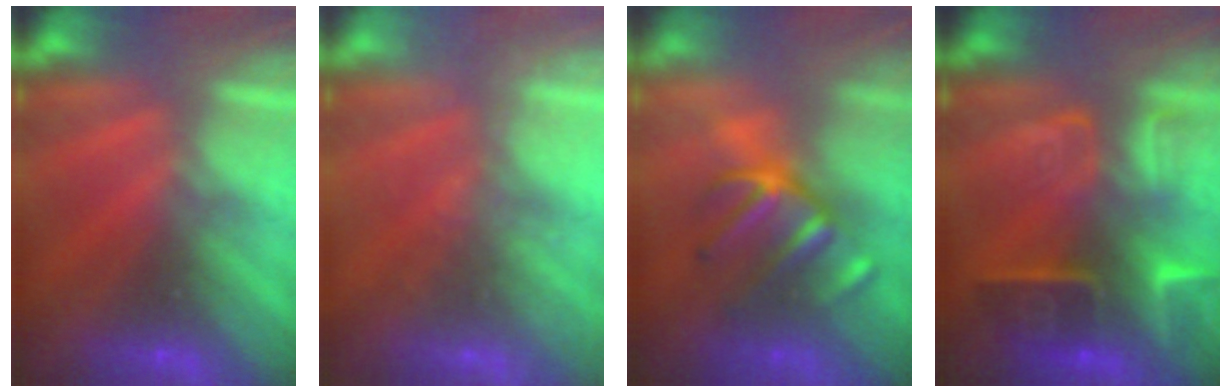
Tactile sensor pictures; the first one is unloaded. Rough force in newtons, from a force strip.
{"total": 1.9}
{"total": 2.8}
{"total": 6.2}